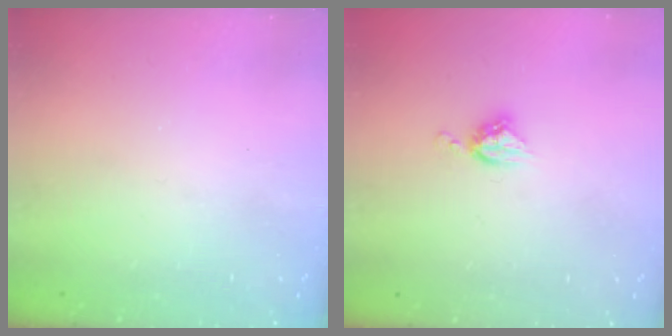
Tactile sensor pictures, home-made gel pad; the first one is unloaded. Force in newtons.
{"total": 5.4, "press": 5.4, "slide": 0.1}